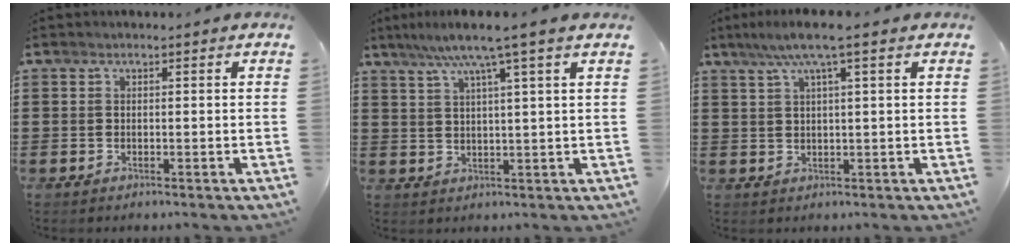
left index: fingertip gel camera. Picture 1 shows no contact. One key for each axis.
{"total": 6.2, "fx": 4.1, "fy": -0.6, "fz": 4.6, "tx": -0.102, "ty": -0.006, "tz": 0.067}
{"total": 5.0, "fx": 2.5, "fy": 0.1, "fz": 4.3, "tx": -0.088, "ty": 0.006, "tz": 0.042}